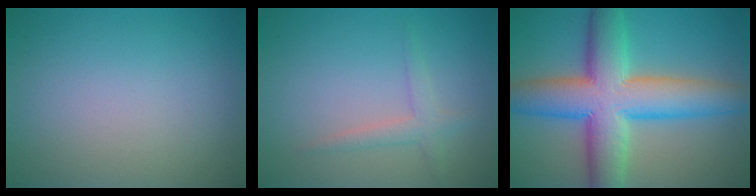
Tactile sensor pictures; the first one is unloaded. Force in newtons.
{"total": 1.8, "press": 1.8, "slide": 0.0}
{"total": 11.3, "press": 11.3, "slide": 0.6}